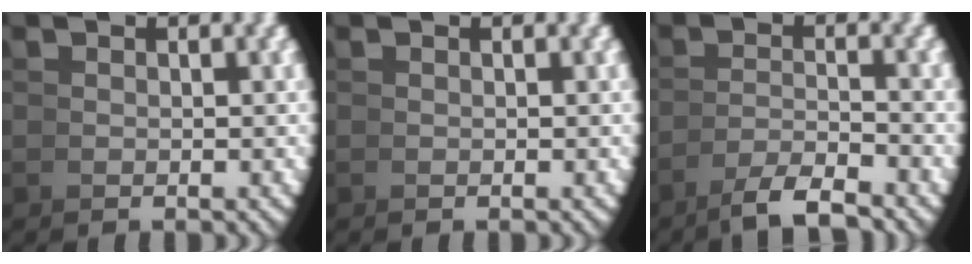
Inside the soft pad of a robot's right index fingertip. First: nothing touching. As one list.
[{"total": 0.0}, {"total": 3.5, "force": [-2.7, -0.2, 2.3], "torque": [-0.026, -0.001, -0.044]}]